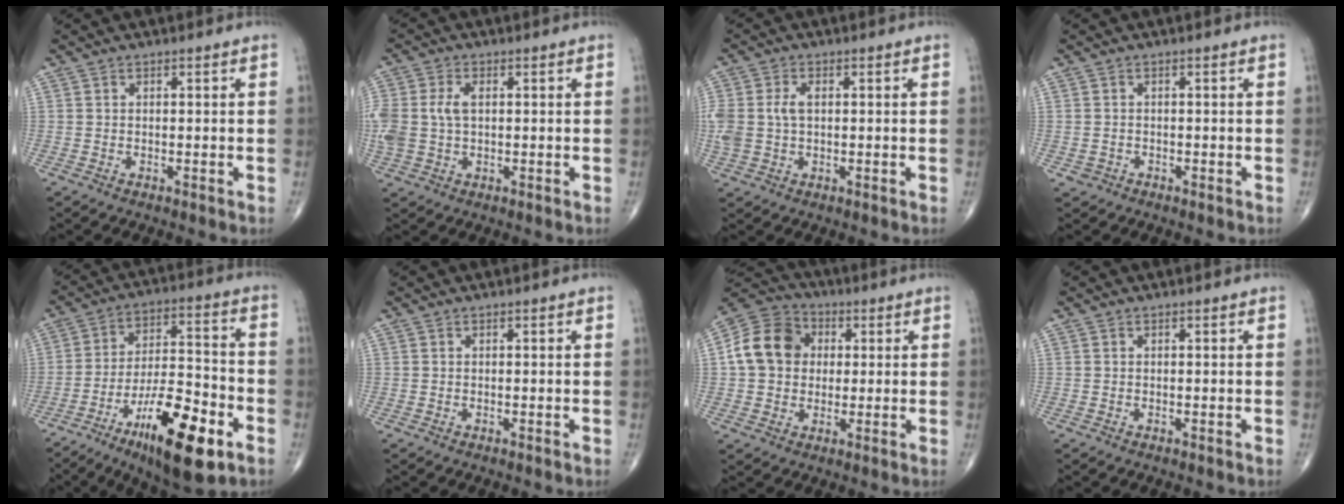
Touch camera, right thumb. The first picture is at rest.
{"total": 7.7, "force": [0.8, 4.9, 5.9], "torque": [-0.149, 0.013, 0.021]}
{"total": 6.3, "force": [0.6, 4.1, 4.7], "torque": [-0.118, 0.014, 0.016]}
{"total": 2.3, "force": [-1.0, 2.0, 0.1], "torque": [0.012, 0.010, -0.017]}
{"total": 19.5, "force": [-9.6, 6.1, 15.9], "torque": [-0.250, 0.050, -0.152]}
{"total": 0.0}
{"total": 12.4, "force": [1.7, 10.3, 6.8], "torque": [-0.109, 0.017, 0.018]}
{"total": 0.0}